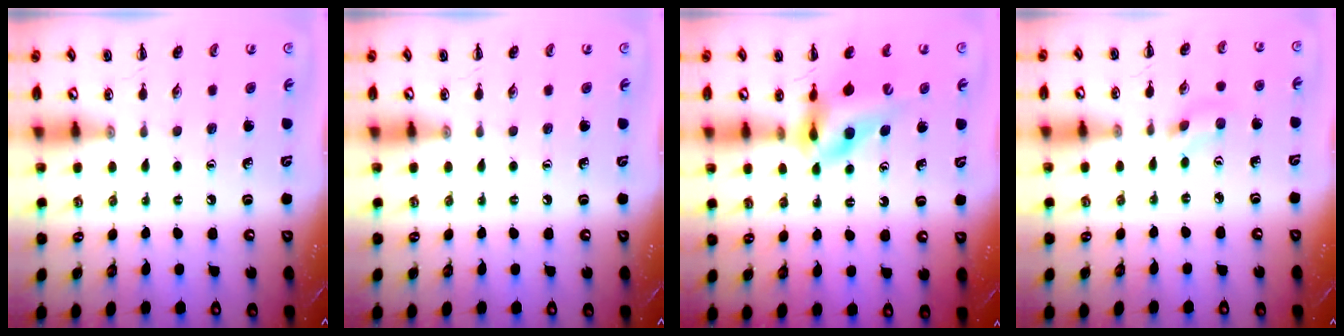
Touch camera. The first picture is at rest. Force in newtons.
{"total": 0.0}
{"total": 10.9, "press": 10.3, "slide": 3.5}
{"total": 2.3, "press": 2.1, "slide": 0.9}